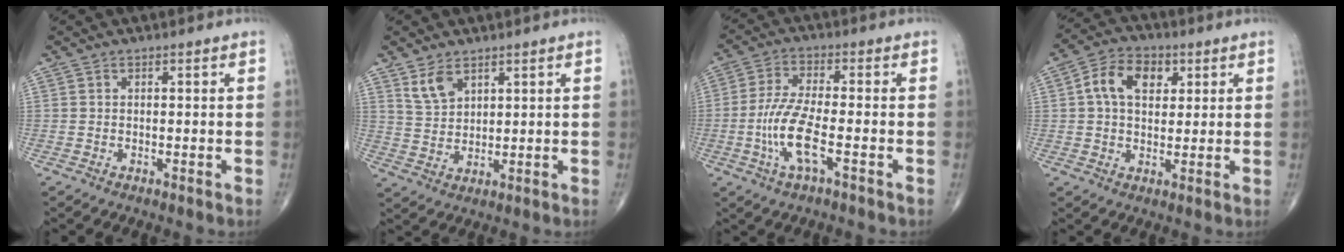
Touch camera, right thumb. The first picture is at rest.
{"total": 4.9, "force": [3.2, 2.7, 2.7], "torque": [-0.043, -0.018, 0.070]}
{"total": 9.4, "force": [-2.8, 2.4, 8.6], "torque": [-0.194, 0.013, -0.057]}
{"total": 9.3, "force": [2.5, 6.3, 6.4], "torque": [-0.094, 0.009, 0.037]}